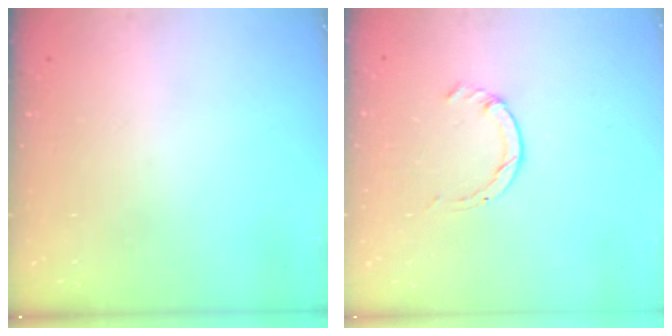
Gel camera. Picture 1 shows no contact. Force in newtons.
{"total": 1.4, "press": 1.4, "slide": 0.2}